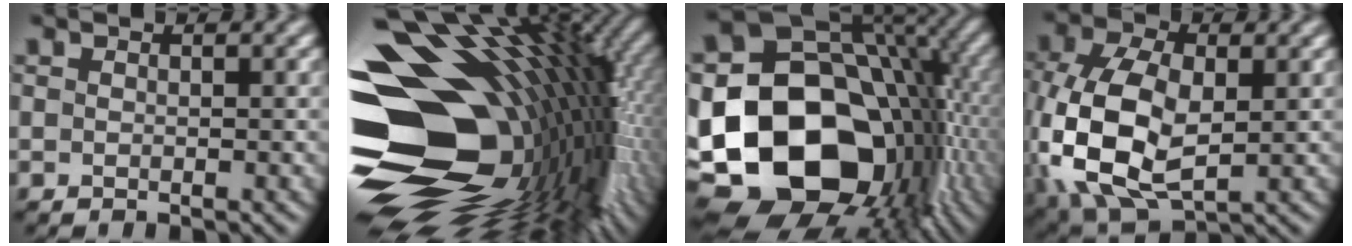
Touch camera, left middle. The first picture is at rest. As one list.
[{"total": 20.7, "force": [-1.8, 13.0, 16.0], "torque": [-0.264, -0.004, -0.039]}, {"total": 20.7, "force": [-3.4, 16.0, 12.7], "torque": [-0.254, -0.030, -0.032]}, {"total": 11.5, "force": [-1.4, 7.1, 9.0], "torque": [-0.221, -0.015, -0.025]}]